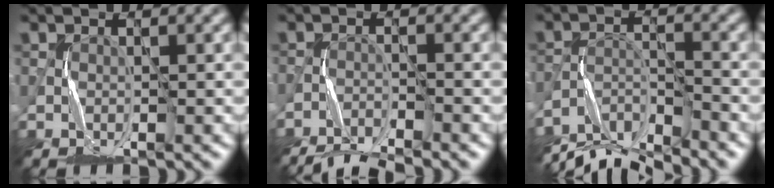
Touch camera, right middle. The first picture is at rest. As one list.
[{"total": 4.9, "force": [-4.7, 0.4, 1.5], "torque": [-0.033, -0.015, -0.082]}, {"total": 6.6, "force": [-6.2, 1.2, 1.9], "torque": [-0.035, -0.009, -0.117]}]